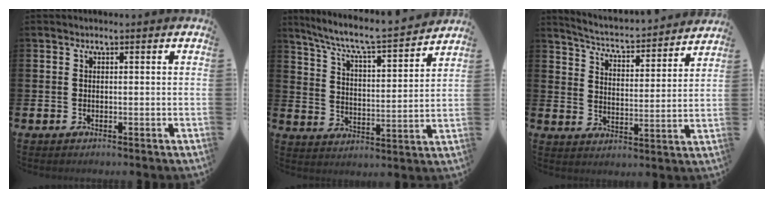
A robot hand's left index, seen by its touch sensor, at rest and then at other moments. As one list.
[{"total": 7.3, "force": [6.8, 0.3, 2.9], "torque": [-0.089, -0.051, 0.111]}, {"total": 4.9, "force": [4.8, 0.4, 1.1], "torque": [-0.050, -0.043, 0.077]}]